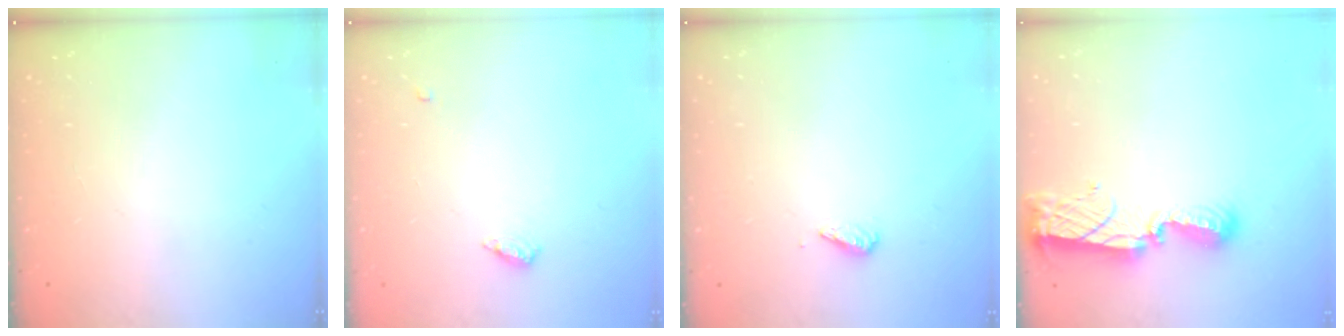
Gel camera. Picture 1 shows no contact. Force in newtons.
{"total": 4.5, "press": 4.5, "slide": 0.4}
{"total": 2.9, "press": 2.9, "slide": 0.4}
{"total": 8.4, "press": 8.4, "slide": 0.8}